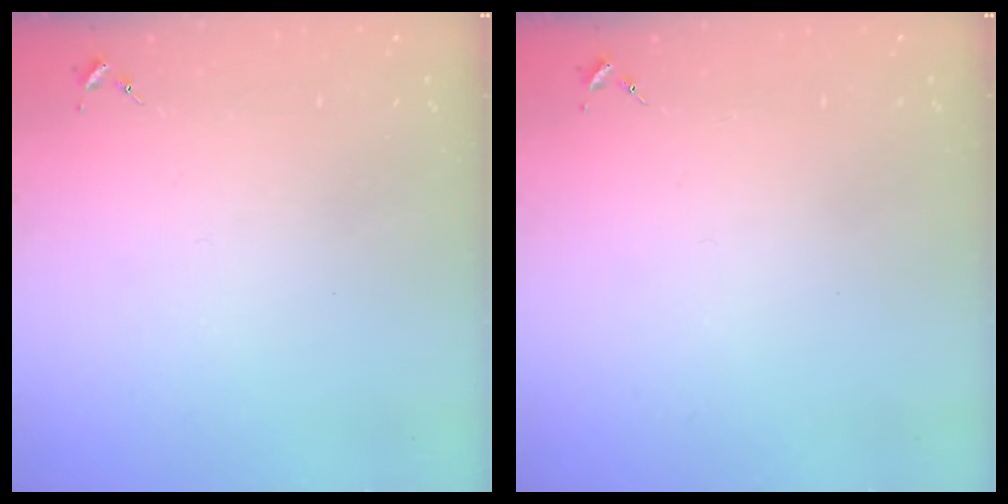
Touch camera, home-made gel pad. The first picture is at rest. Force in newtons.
{"total": 0.0}